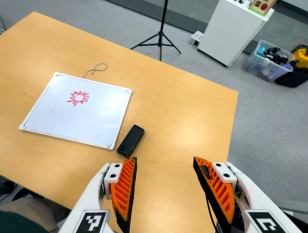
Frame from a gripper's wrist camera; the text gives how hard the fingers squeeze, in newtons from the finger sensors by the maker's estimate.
{"total": 0.0}